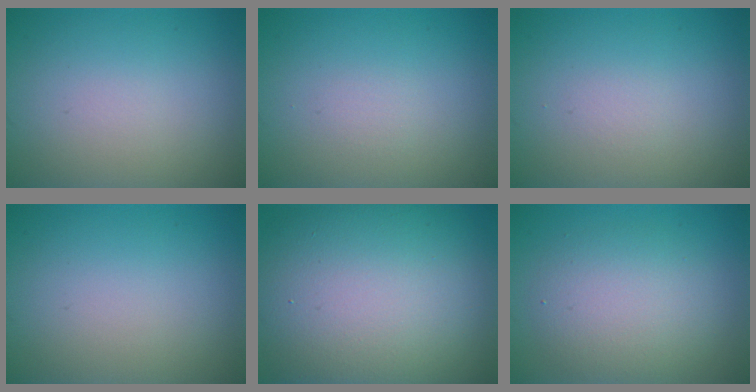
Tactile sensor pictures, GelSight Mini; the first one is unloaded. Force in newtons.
{"total": 0.6, "press": 0.6, "slide": 0.1}
{"total": 0.6, "press": 0.6, "slide": 0.0}
{"total": 0.0}
{"total": 15.4, "press": 15.3, "slide": 0.7}
{"total": 4.5, "press": 4.5, "slide": 0.1}